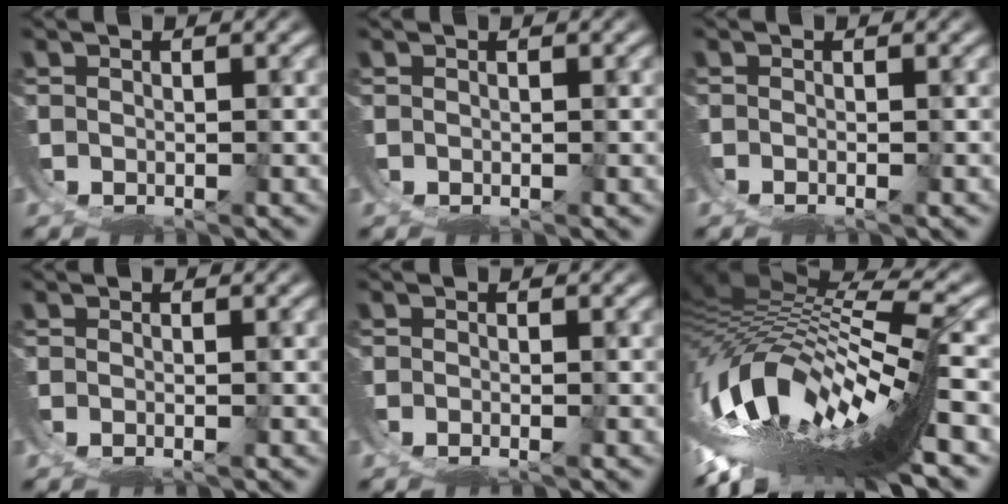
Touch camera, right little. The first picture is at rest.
{"total": 0.0}
{"total": 2.1, "force": [-1.4, 1.1, 1.1], "torque": [-0.015, -0.008, -0.020]}
{"total": 1.8, "force": [-1.1, 1.0, 1.0], "torque": [-0.014, -0.006, -0.017]}
{"total": 2.4, "force": [-1.6, 1.2, 1.2], "torque": [-0.018, -0.010, -0.024]}
{"total": 20.3, "force": [-2.2, 9.3, 17.9], "torque": [-0.321, -0.024, -0.011]}